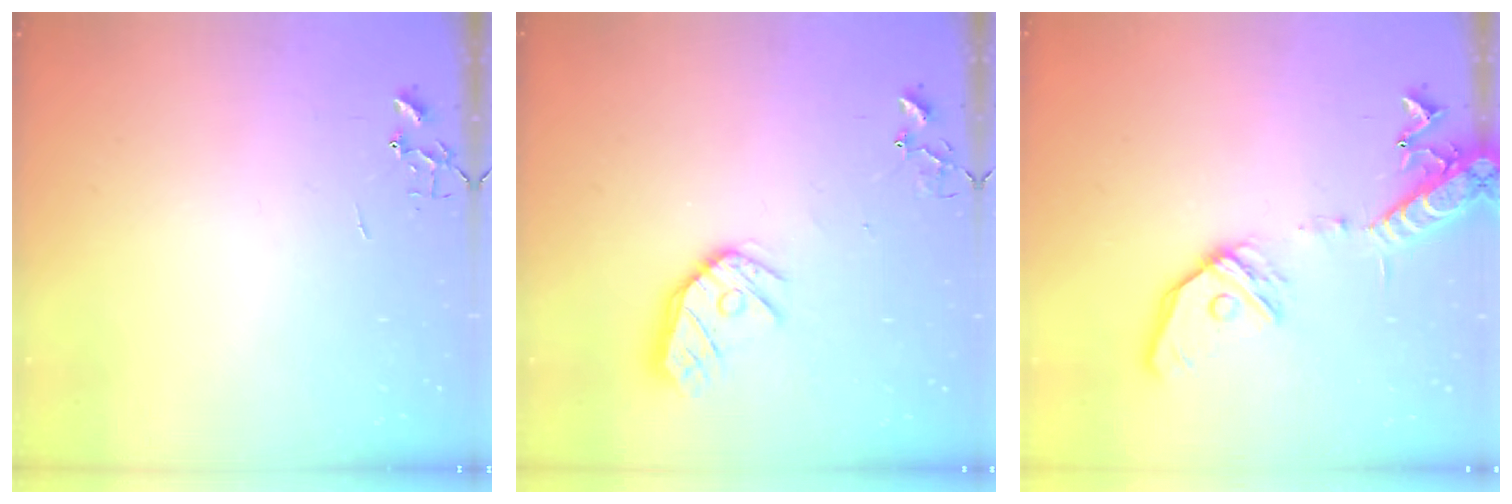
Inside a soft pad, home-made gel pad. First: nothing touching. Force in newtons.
{"total": 12.6, "press": 12.5, "slide": 1.4}
{"total": 16.0, "press": 15.7, "slide": 3.1}